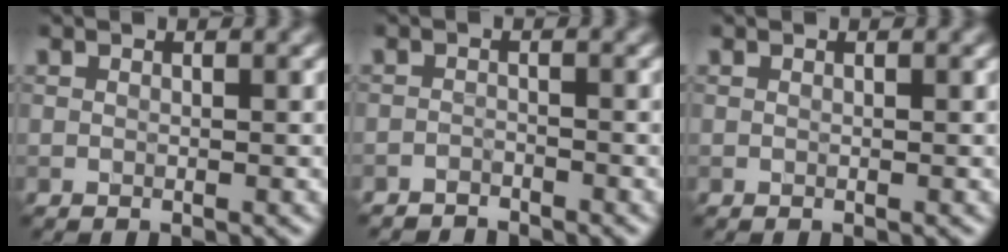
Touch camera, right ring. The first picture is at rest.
{"total": 1.7, "force": [-1.7, 0.3, 0.1], "torque": [0.004, 0.001, -0.032]}
{"total": 0.0}